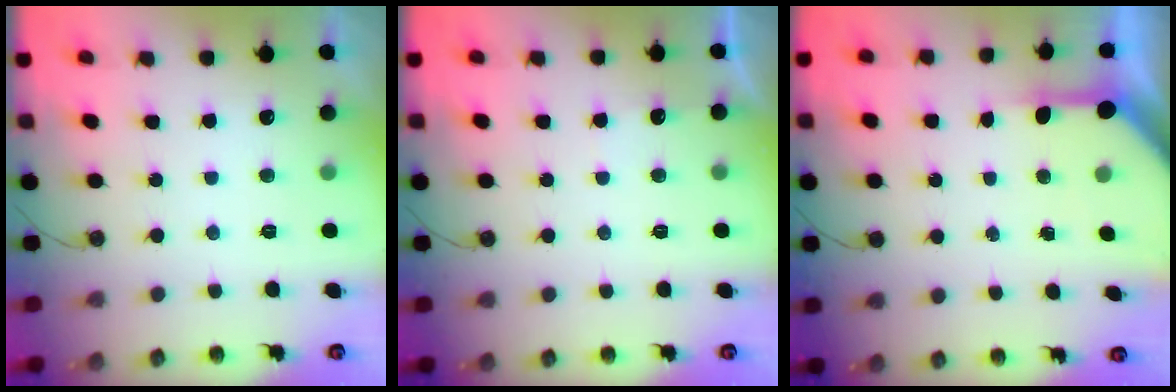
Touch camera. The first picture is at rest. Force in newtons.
{"total": 2.1, "press": 2.1, "slide": 0.4}
{"total": 6.0, "press": 6.0, "slide": 0.5}